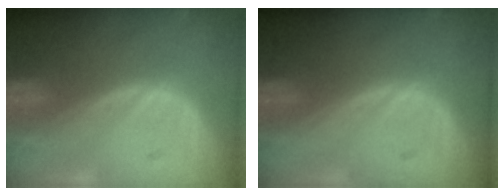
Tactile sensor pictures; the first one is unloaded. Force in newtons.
{"total": 0.0}